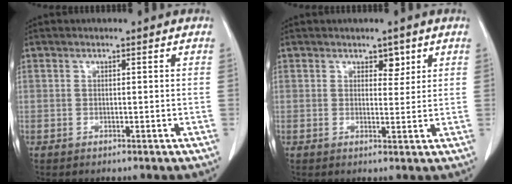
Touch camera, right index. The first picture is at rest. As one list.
[{"total": 2.3, "force": [1.4, 1.4, 1.2], "torque": [-0.010, -0.003, 0.020]}]